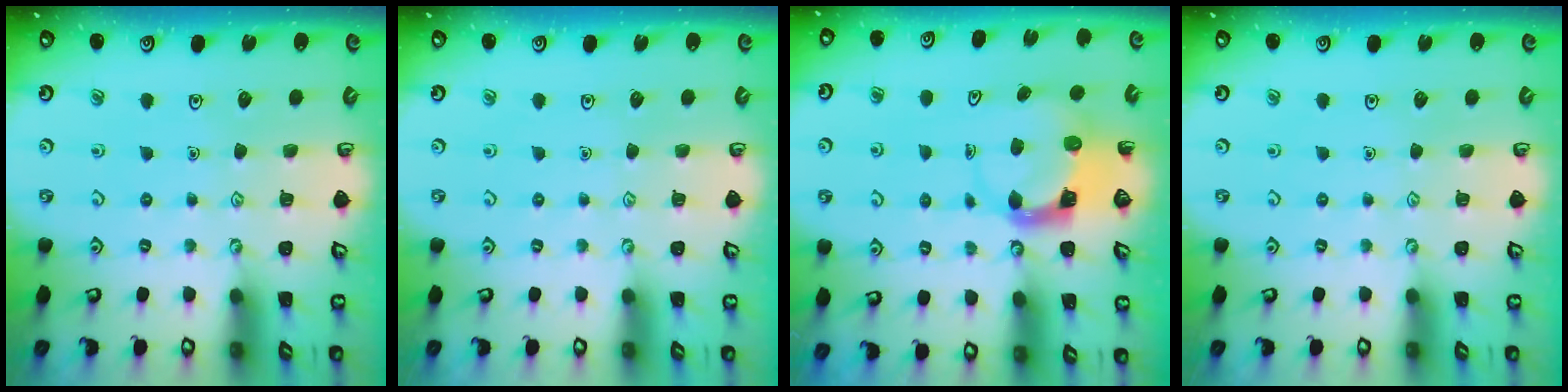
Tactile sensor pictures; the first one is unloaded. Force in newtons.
{"total": 0.0}
{"total": 3.7, "press": 3.6, "slide": 0.6}
{"total": 0.0}